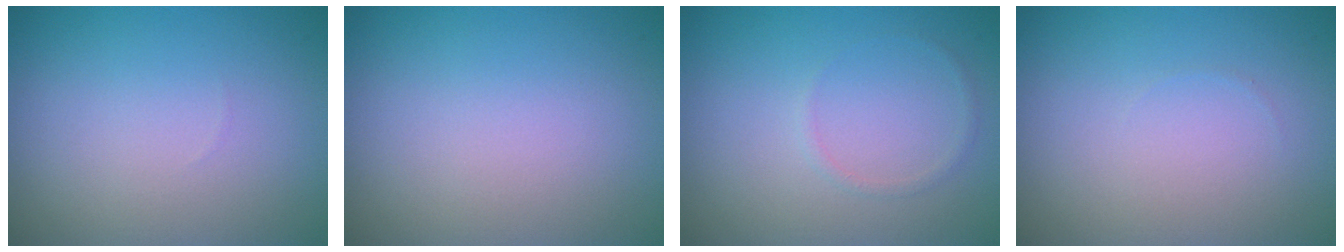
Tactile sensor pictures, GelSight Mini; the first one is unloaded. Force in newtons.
{"total": 0.0}
{"total": 0.6, "press": 0.6, "slide": 0.1}
{"total": 0.0}